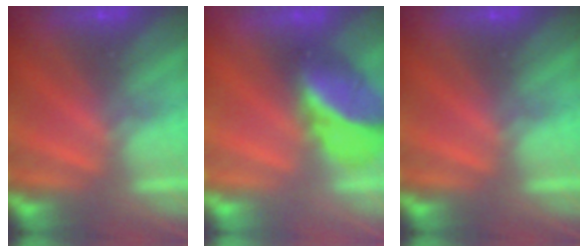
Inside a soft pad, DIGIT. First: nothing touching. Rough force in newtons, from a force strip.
{"total": 2.6}
{"total": 0.0}